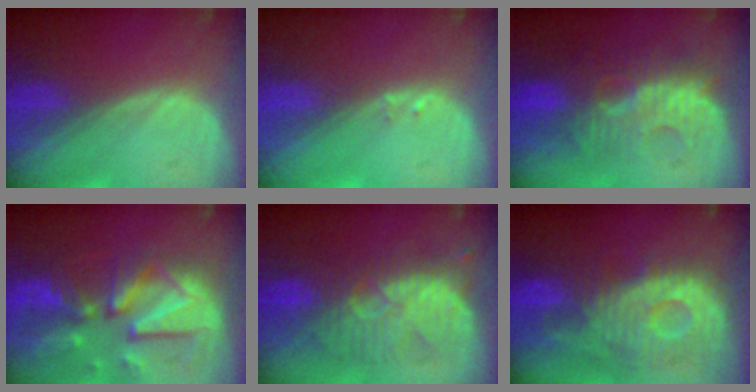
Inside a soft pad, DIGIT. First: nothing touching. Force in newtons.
{"total": 0.6, "press": 0.6, "slide": 0.2}
{"total": 10.0, "press": 9.6, "slide": 2.7}
{"total": 12.4, "press": 10.8, "slide": 6.1}
{"total": 9.3, "press": 9.3, "slide": 1.3}
{"total": 11.9, "press": 10.7, "slide": 5.3}